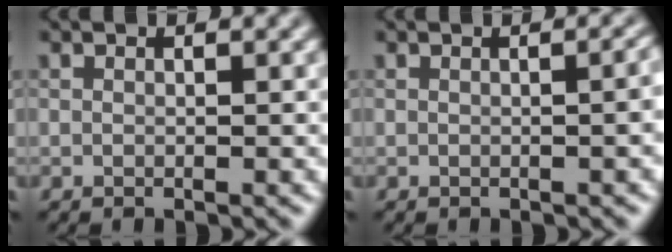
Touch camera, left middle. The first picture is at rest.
{"total": 2.3, "force": [-0.1, 1.0, 2.1], "torque": [-0.012, 0.007, 0.002]}